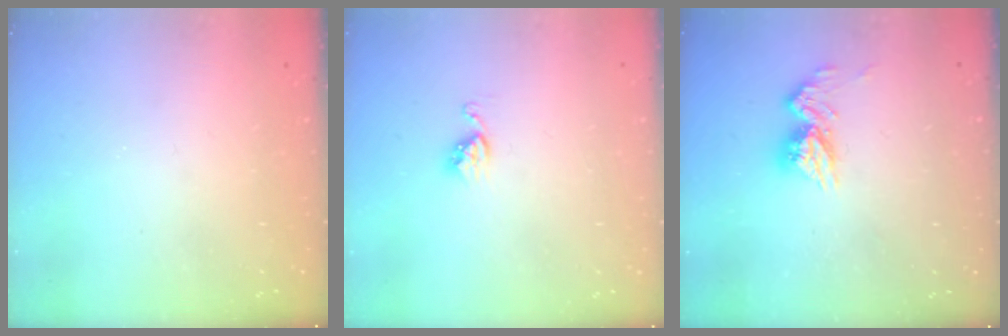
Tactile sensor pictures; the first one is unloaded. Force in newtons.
{"total": 5.1, "press": 5.0, "slide": 0.5}
{"total": 10.7, "press": 10.7, "slide": 1.0}